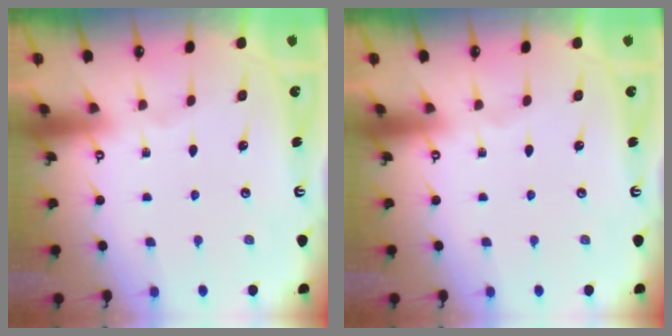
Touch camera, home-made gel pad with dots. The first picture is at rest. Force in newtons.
{"total": 0.0}